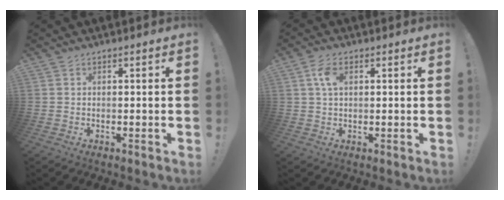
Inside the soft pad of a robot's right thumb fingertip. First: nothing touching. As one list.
[{"total": 5.0, "force": [1.6, 2.9, 3.8], "torque": [-0.065, 0.002, 0.026]}]